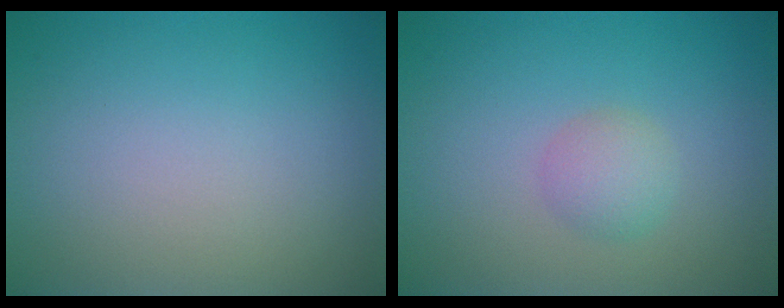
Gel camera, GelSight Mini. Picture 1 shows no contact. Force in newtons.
{"total": 1.7, "press": 1.7, "slide": 0.1}